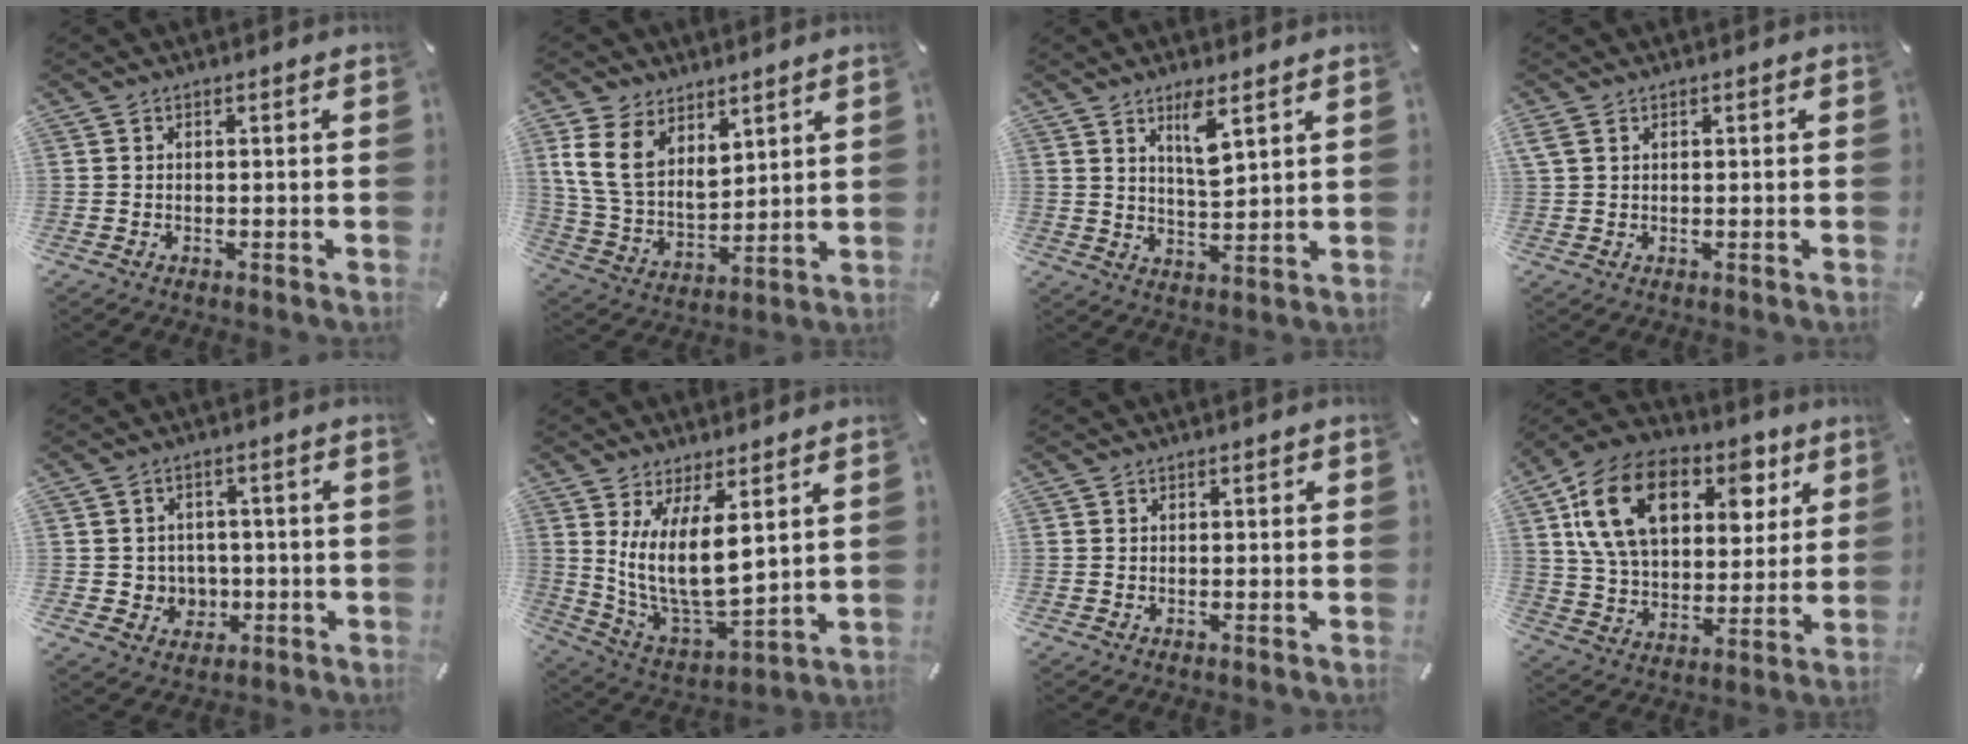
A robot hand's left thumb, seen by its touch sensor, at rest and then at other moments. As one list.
[{"total": 11.7, "force": [6.6, 7.9, 5.6], "torque": [-0.149, -0.033, 0.129]}, {"total": 6.7, "force": [4.1, 1.6, 5.0], "torque": [-0.087, -0.020, 0.066]}, {"total": 1.3, "force": [0.6, 0.7, 1.0], "torque": [-0.022, 0.002, 0.010]}, {"total": 5.6, "force": [-0.4, 5.5, 0.8], "torque": [-0.010, 0.002, -0.005]}, {"total": 13.8, "force": [5.6, 5.9, 11.1], "torque": [-0.233, -0.048, 0.102]}, {"total": 0.0}, {"total": 20.9, "force": [9.1, 14.4, 12.2], "torque": [-0.231, -0.032, 0.158]}]